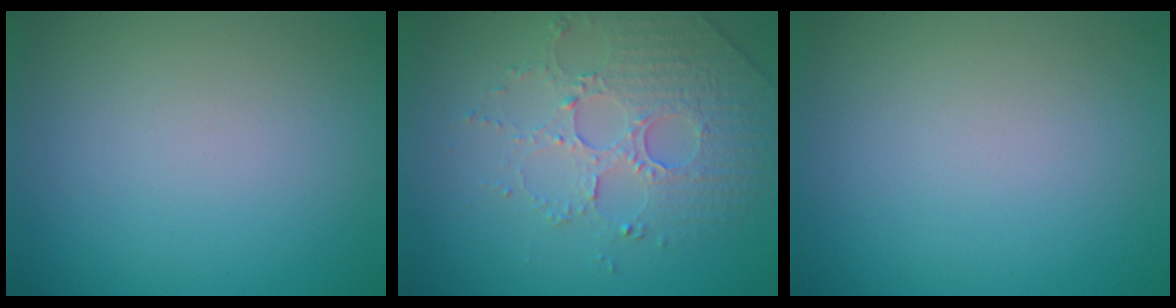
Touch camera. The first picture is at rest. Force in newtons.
{"total": 5.1, "press": 3.6, "slide": 3.6}
{"total": 0.0}